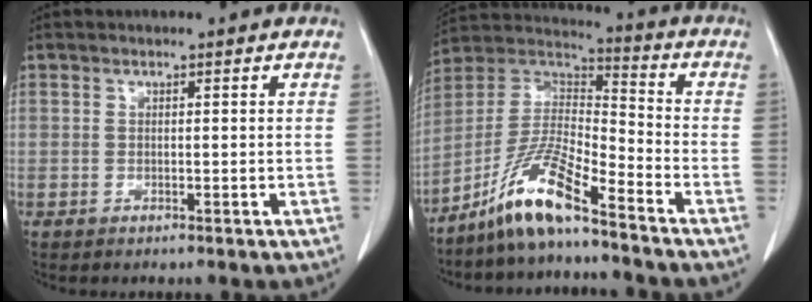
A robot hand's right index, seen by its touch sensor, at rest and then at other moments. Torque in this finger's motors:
{"motor_torque": [0.72, -0.67, 0.52, 0.18]}